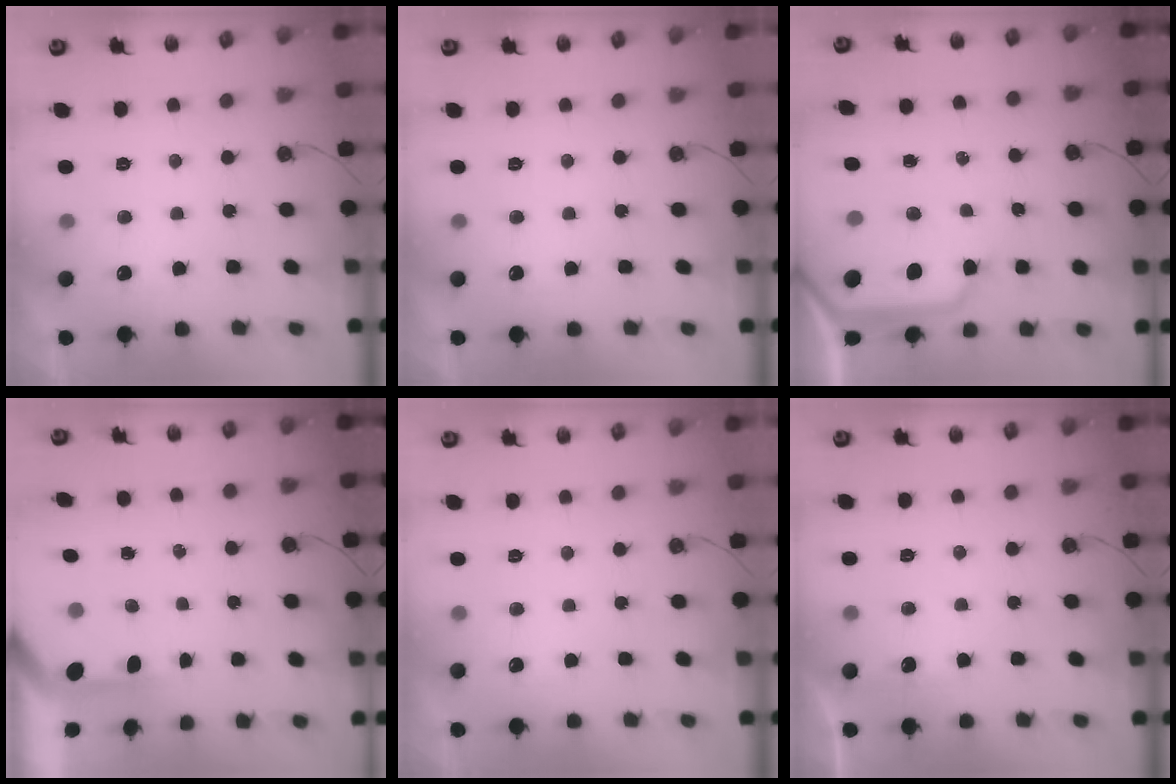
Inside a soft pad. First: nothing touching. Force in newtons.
{"total": 0.0}
{"total": 11.9, "press": 11.8, "slide": 1.4}
{"total": 2.8, "press": 2.8, "slide": 0.2}
{"total": 0.0}
{"total": 2.4, "press": 2.3, "slide": 0.4}